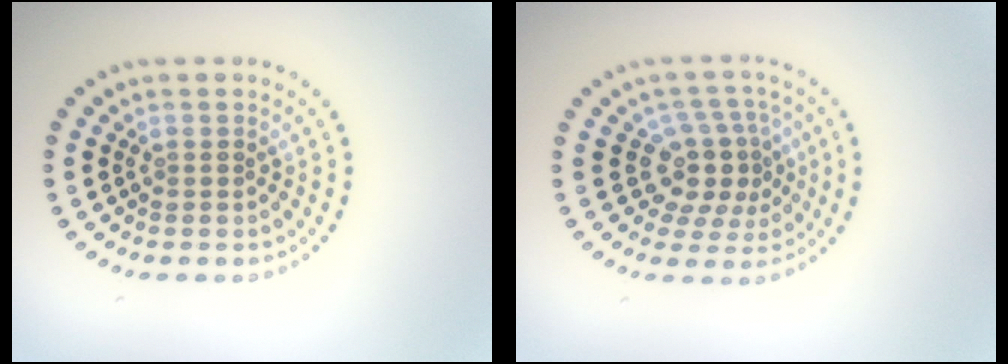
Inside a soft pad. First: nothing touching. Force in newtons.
{"total": 3.8, "press": 3.1, "slide": 2.2}